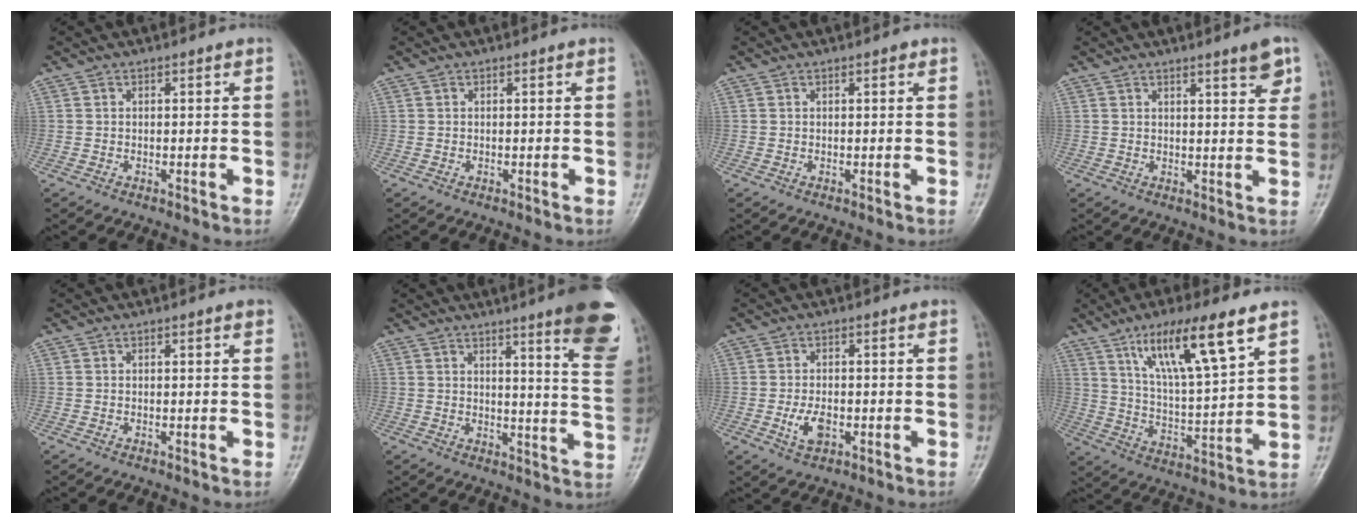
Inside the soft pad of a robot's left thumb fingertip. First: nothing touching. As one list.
[{"total": 0.0}, {"total": 0.6, "force": [0.4, 0.3, 0.4], "torque": [-0.006, -0.001, 0.003]}, {"total": 4.6, "force": [2.9, 0.7, 3.5], "torque": [-0.040, -0.018, 0.037]}, {"total": 0.5, "force": [0.3, 0.1, 0.4], "torque": [-0.007, 0.000, 0.001]}, {"total": 14.1, "force": [8.7, 1.6, 11.0], "torque": [-0.116, -0.051, 0.100]}, {"total": 4.2, "force": [-1.1, 2.4, 3.2], "torque": [-0.059, 0.000, -0.017]}, {"total": 15.4, "force": [8.8, 2.9, 12.4], "torque": [-0.211, -0.037, 0.164]}]